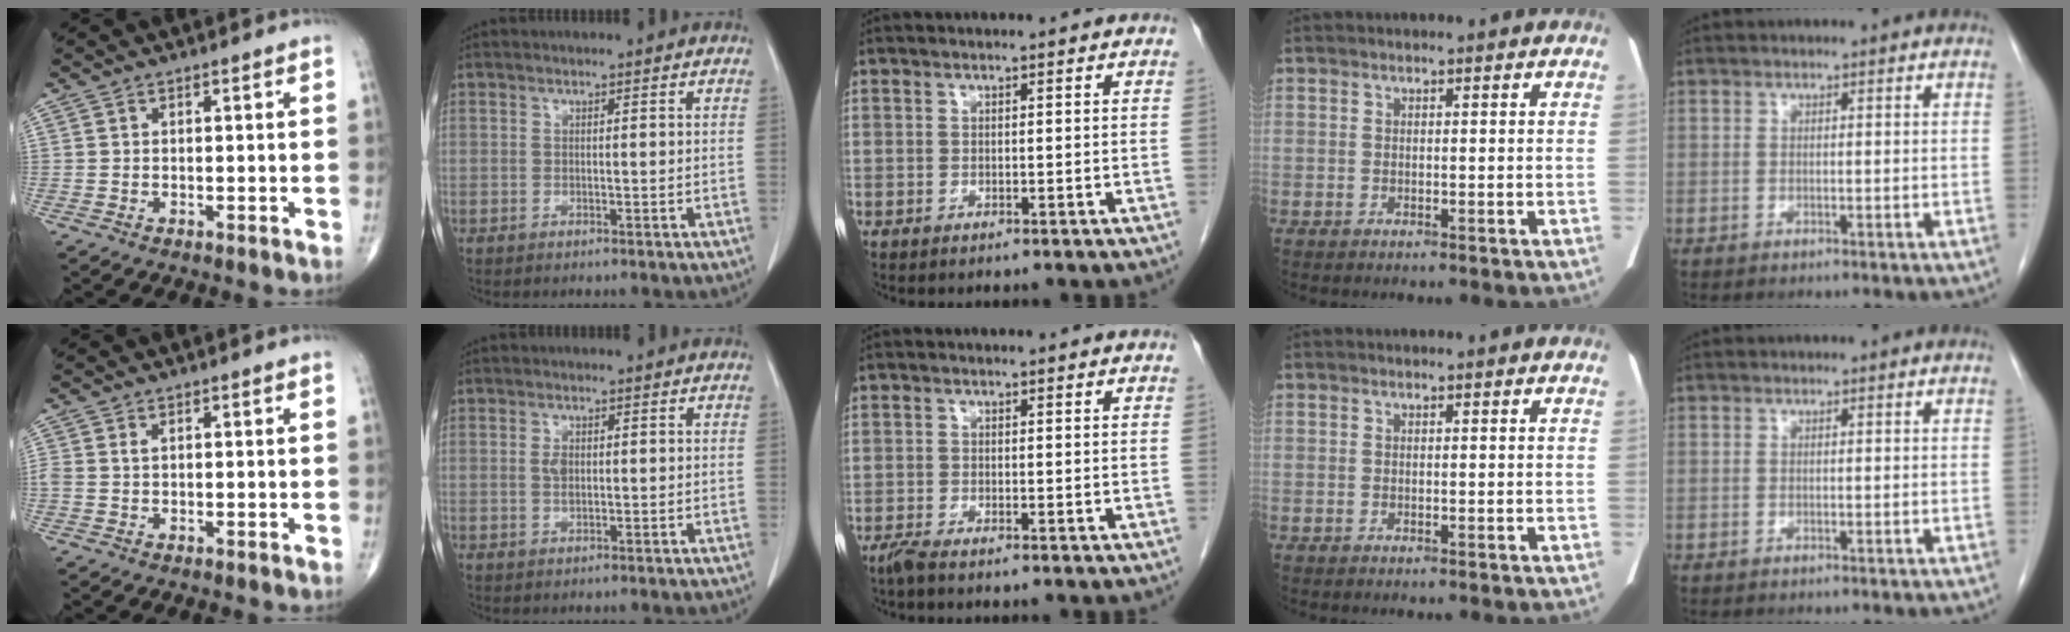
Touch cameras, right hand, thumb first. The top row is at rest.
{"thumb": {"total": 1.1, "force": [0.3, 0.7, 0.8], "torque": [-0.023, 0.008, 0.010]}, "index": {"total": 1.7, "force": [0.2, 0.9, 1.5], "torque": [-0.027, 0.000, 0.003]}, "middle": {"total": 1.4, "force": [-1.2, -0.1, 0.8], "torque": [-0.025, -0.006, -0.027]}}